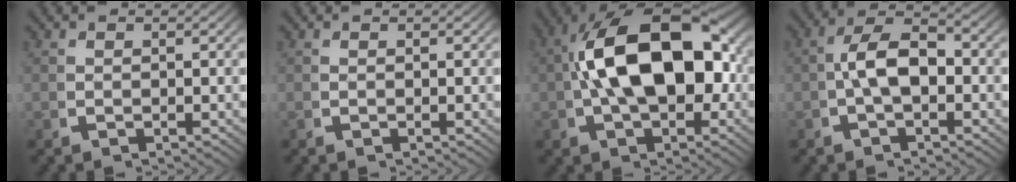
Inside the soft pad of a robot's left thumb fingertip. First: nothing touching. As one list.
[{"total": 0.0}, {"total": 16.9, "force": [0.8, 10.2, 13.5], "torque": [-0.226, -0.030, 0.028]}, {"total": 5.2, "force": [-0.4, 3.2, 4.1], "torque": [-0.079, -0.009, -0.004]}]